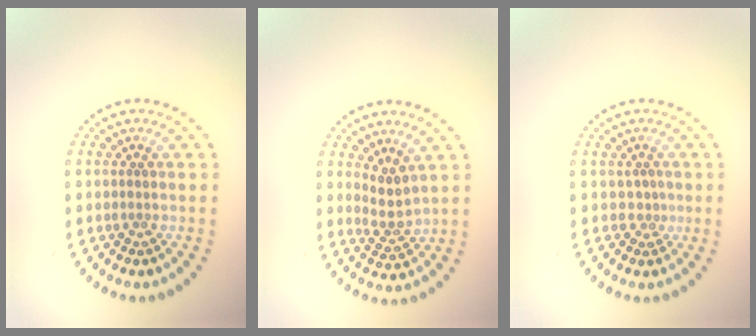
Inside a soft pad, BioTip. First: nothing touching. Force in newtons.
{"total": 2.3, "press": 1.8, "slide": 1.4}
{"total": 0.9, "press": 0.3, "slide": 0.9}